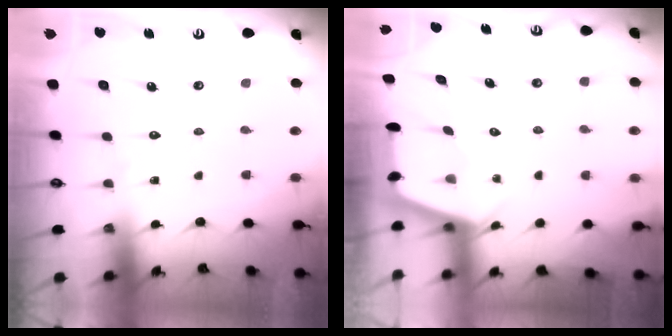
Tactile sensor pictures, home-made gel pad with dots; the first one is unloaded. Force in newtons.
{"total": 2.4, "press": 2.4, "slide": 0.3}